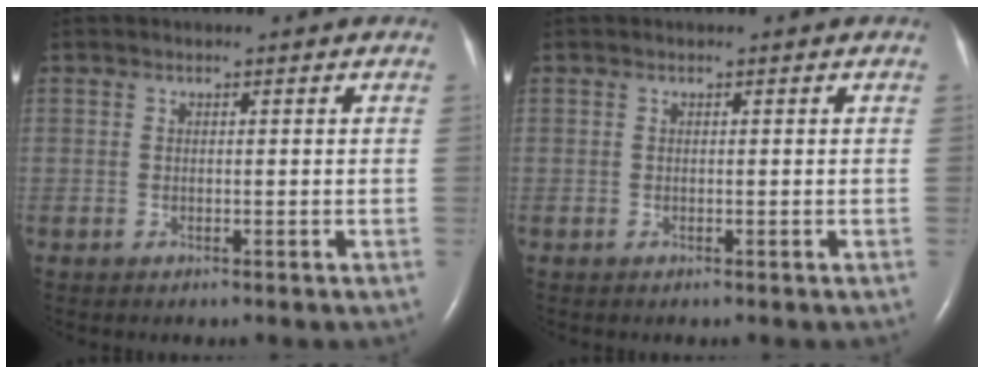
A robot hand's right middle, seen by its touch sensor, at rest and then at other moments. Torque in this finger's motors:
{"motor_torque": [0.01, 0.00, 0.00, 0.00]}